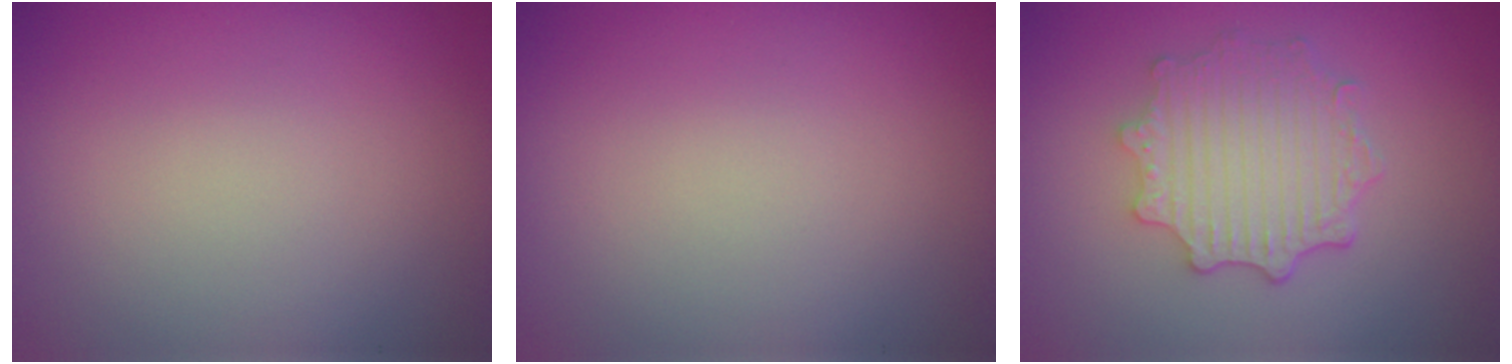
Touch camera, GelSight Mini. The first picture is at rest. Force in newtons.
{"total": 0.0}
{"total": 4.5, "press": 3.7, "slide": 2.7}